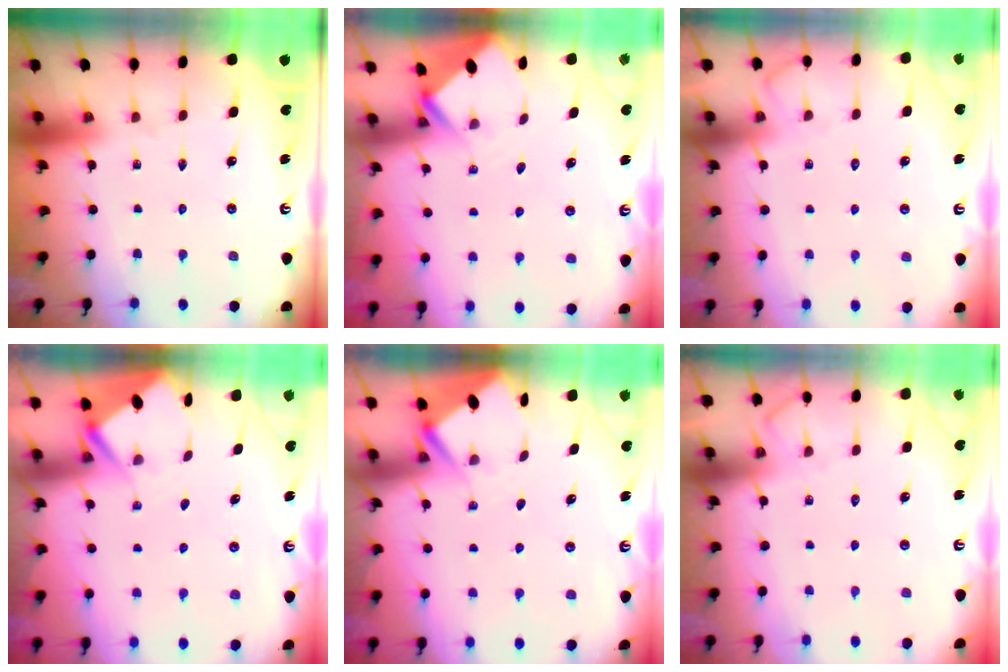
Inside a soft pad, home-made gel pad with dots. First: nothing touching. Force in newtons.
{"total": 2.8, "press": 2.8, "slide": 0.2}
{"total": 5.3, "press": 5.3, "slide": 0.7}
{"total": 2.8, "press": 2.8, "slide": 0.3}
{"total": 2.8, "press": 2.8, "slide": 0.3}
{"total": 4.8, "press": 4.8, "slide": 0.6}